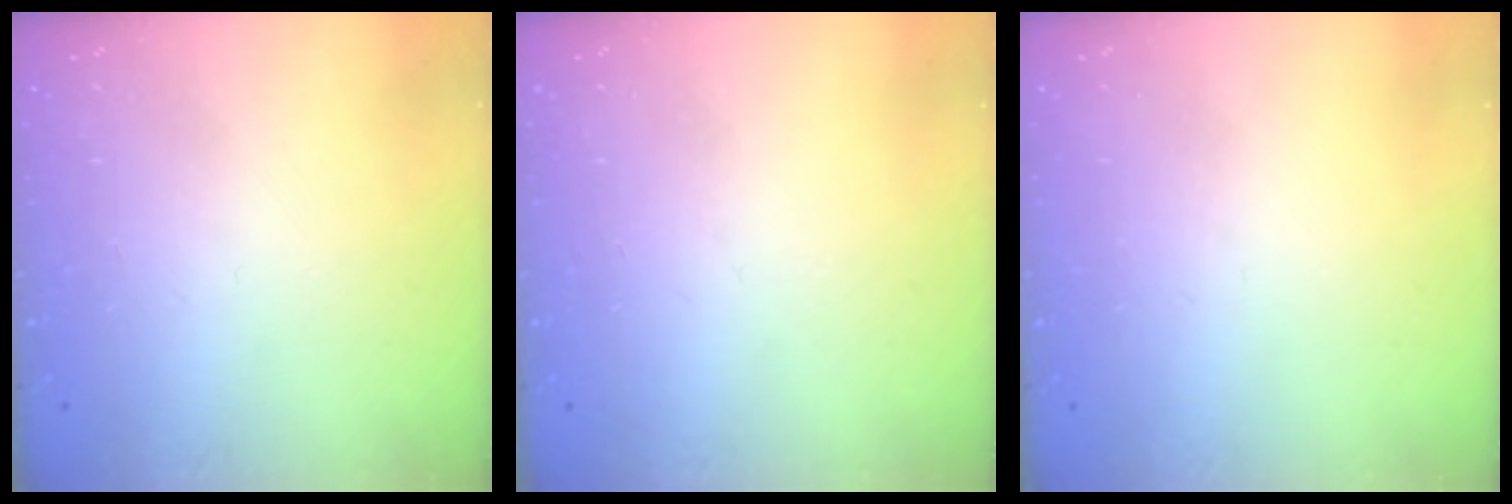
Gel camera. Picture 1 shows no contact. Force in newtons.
{"total": 0.0}
{"total": 0.0}